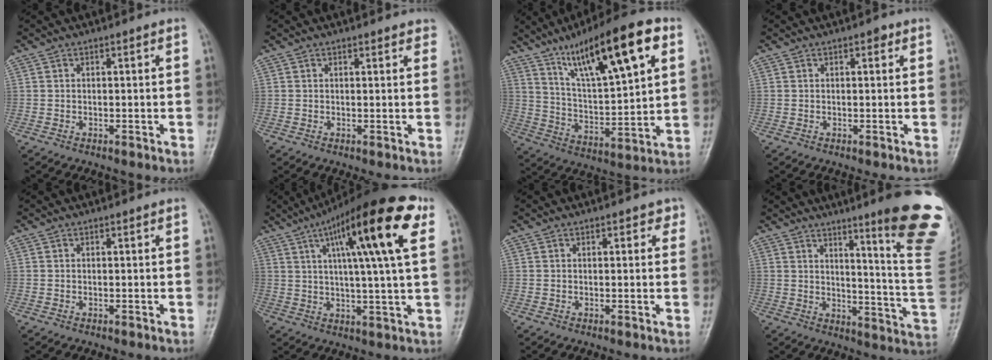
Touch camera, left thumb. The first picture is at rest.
{"total": 2.1, "force": [1.8, 0.8, 0.8], "torque": [0.005, -0.002, 0.012]}
{"total": 20.5, "force": [10.3, 5.3, 16.8], "torque": [-0.250, -0.025, 0.179]}
{"total": 1.0, "force": [0.6, 0.5, 0.7], "torque": [-0.006, 0.000, 0.004]}
{"total": 0.0}
{"total": 20.2, "force": [7.8, 3.4, 18.3], "torque": [-0.270, 0.002, 0.111]}
{"total": 1.6, "force": [0.8, 1.0, 0.9], "torque": [0.004, 0.000, 0.005]}
{"total": 21.3, "force": [12.5, 1.8, 17.2], "torque": [-0.190, -0.082, 0.161]}